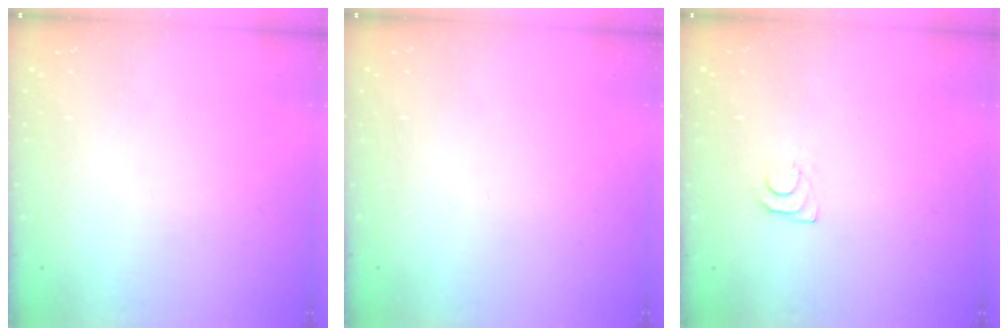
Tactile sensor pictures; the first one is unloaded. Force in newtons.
{"total": 0.0}
{"total": 6.9, "press": 6.9, "slide": 0.5}